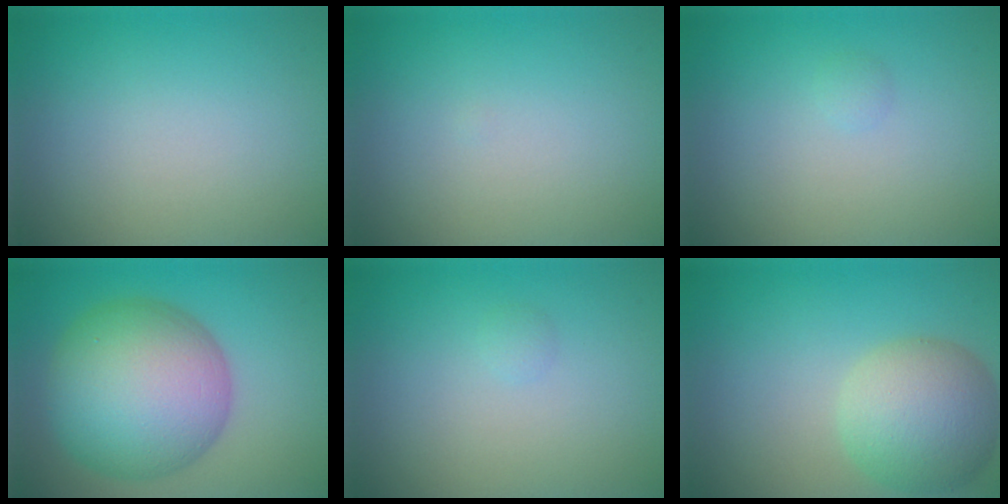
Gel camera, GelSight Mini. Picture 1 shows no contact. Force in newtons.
{"total": 0.0}
{"total": 0.5, "press": 0.5, "slide": 0.0}
{"total": 12.4, "press": 12.4, "slide": 0.3}
{"total": 0.5, "press": 0.5, "slide": 0.0}
{"total": 7.0, "press": 7.0, "slide": 0.2}